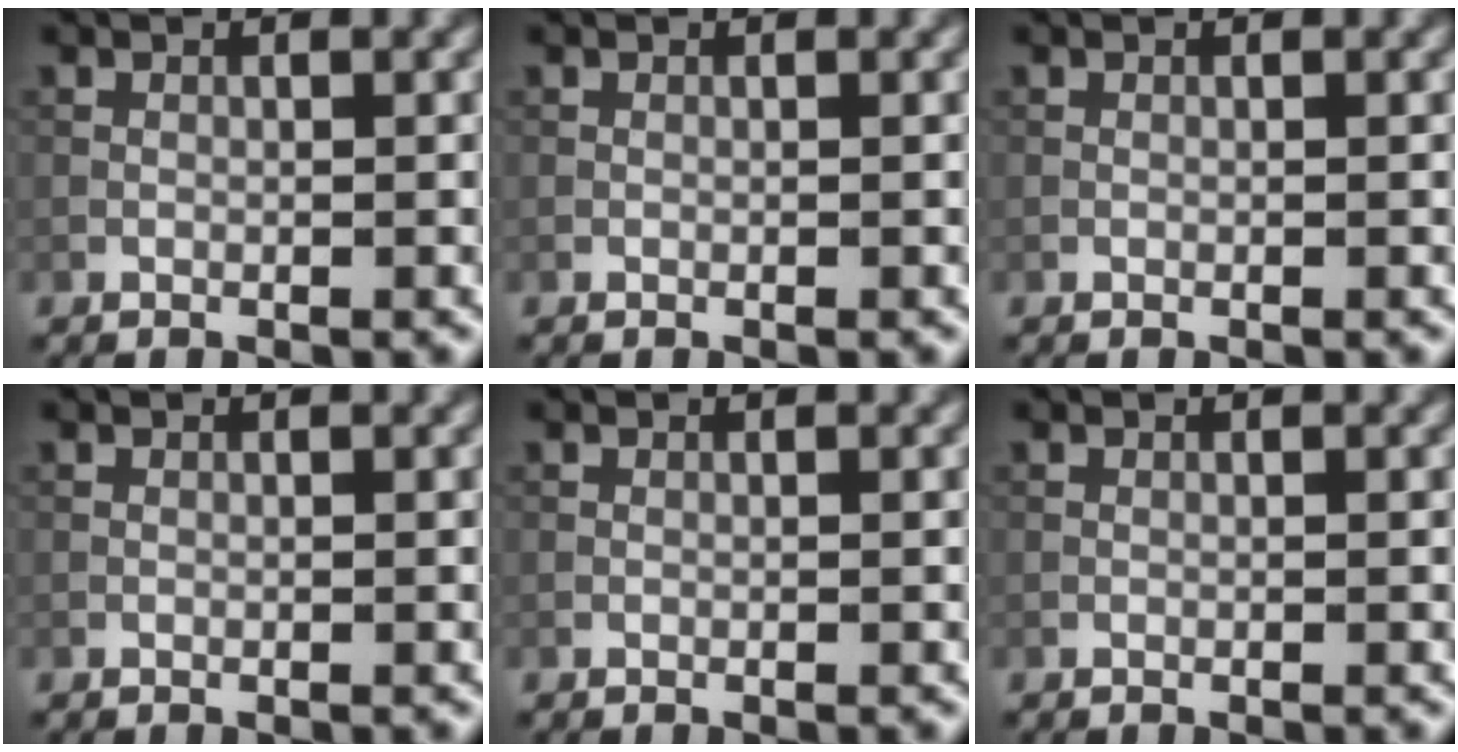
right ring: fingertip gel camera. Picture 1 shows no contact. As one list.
[{"total": 0.0}, {"total": 0.0}, {"total": 0.0}, {"total": 0.0}, {"total": 0.0}]